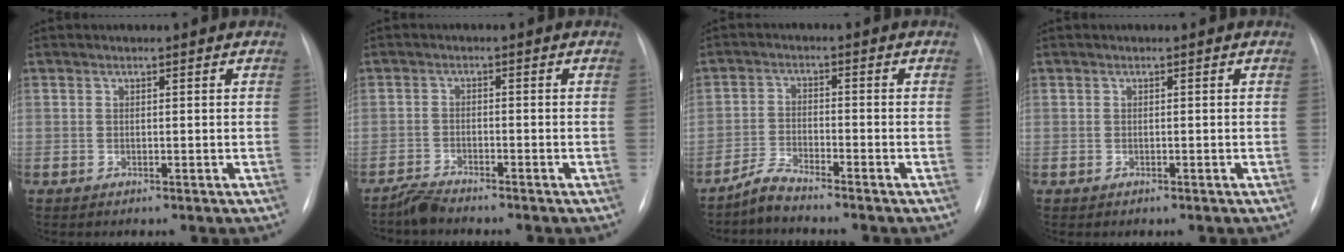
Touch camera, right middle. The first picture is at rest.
{"total": 2.6, "force": [-2.6, -0.1, 0.4], "torque": [-0.012, -0.011, -0.052]}
{"total": 3.5, "force": [-3.4, -0.1, 0.8], "torque": [-0.022, -0.014, -0.071]}
{"total": 0.0}